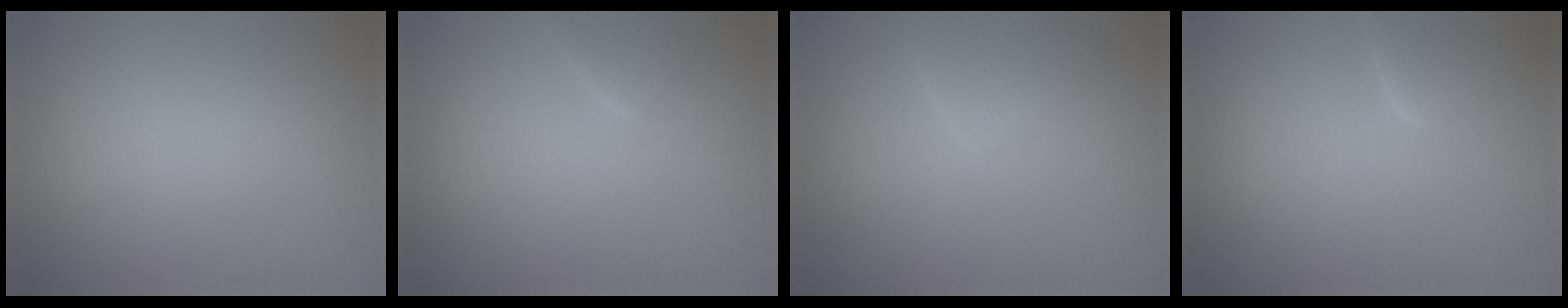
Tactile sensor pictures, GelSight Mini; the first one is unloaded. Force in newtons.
{"total": 1.3, "press": 1.3, "slide": 0.0}
{"total": 1.9, "press": 1.9, "slide": 0.1}
{"total": 2.4, "press": 2.4, "slide": 0.1}